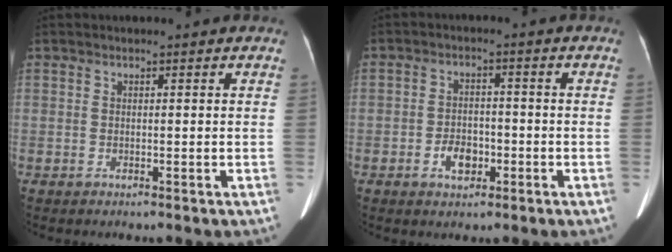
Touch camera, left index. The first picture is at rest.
{"total": 4.1, "force": [-1.8, 2.6, 2.6], "torque": [-0.048, 0.008, -0.029]}